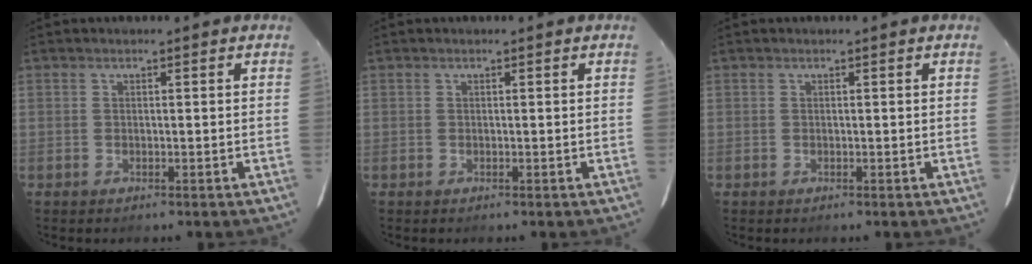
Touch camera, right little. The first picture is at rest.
{"total": 0.0}
{"total": 0.0}